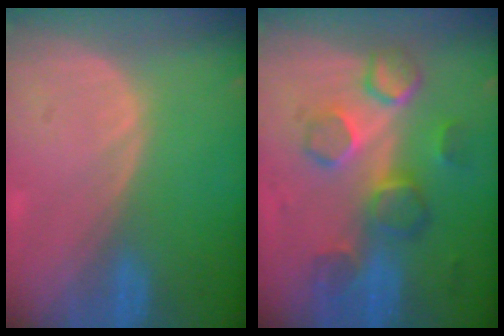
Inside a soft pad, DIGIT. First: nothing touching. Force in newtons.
{"total": 8.6, "press": 8.0, "slide": 3.0}